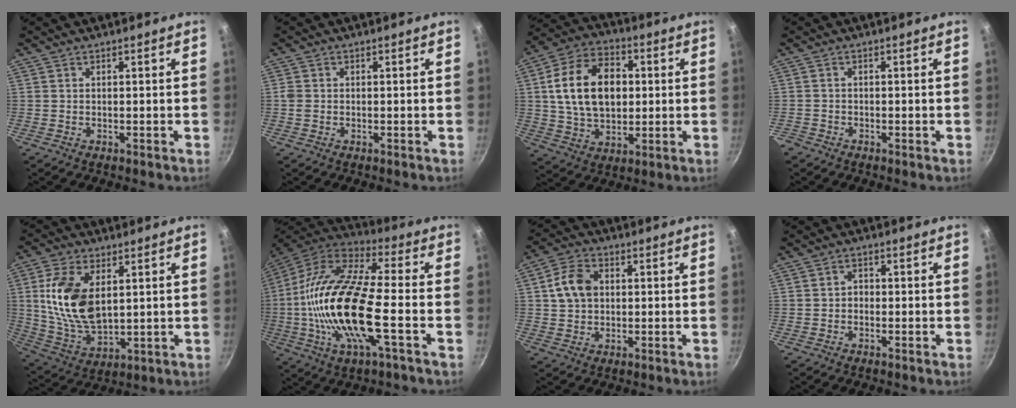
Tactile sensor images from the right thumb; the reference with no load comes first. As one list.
[{"total": 1.4, "force": [-0.2, 1.2, 0.7], "torque": [-0.014, 0.004, -0.005]}, {"total": 17.4, "force": [2.2, 11.9, 12.6], "torque": [-0.193, 0.011, 0.032]}, {"total": 1.3, "force": [-1.1, 0.6, 0.3], "torque": [-0.017, 0.005, -0.026]}, {"total": 15.2, "force": [3.2, 8.8, 12.1], "torque": [-0.221, -0.019, 0.072]}, {"total": 23.3, "force": [-3.7, 7.8, 21.6], "torque": [-0.428, 0.025, -0.087]}, {"total": 7.5, "force": [1.0, 5.7, 4.8], "torque": [-0.075, 0.015, 0.012]}, {"total": 1.7, "force": [-0.5, 1.4, 0.8], "torque": [-0.007, 0.009, -0.010]}]